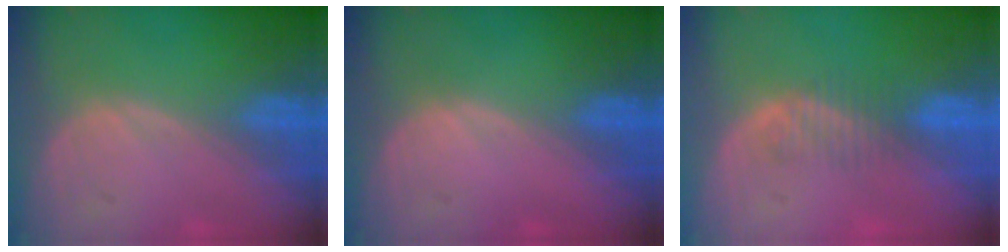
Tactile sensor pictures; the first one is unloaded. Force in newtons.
{"total": 0.6, "press": 0.1, "slide": 0.6}
{"total": 2.2, "press": 2.0, "slide": 0.9}